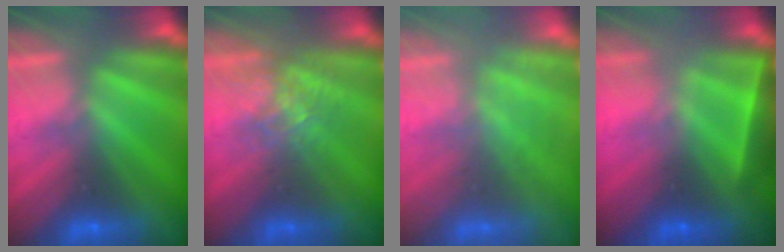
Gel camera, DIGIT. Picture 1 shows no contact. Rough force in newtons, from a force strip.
{"total": 2.7}
{"total": 2.8}
{"total": 4.3}